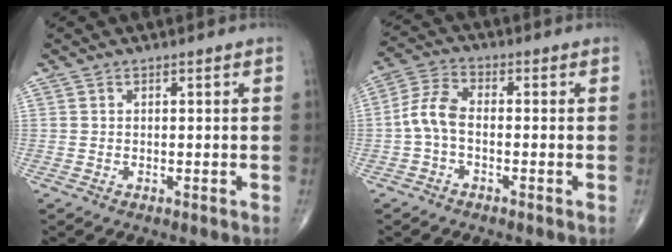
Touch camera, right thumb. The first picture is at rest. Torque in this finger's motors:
{"motor_torque": [0.00, -0.02, 0.88, 0.02, 0.06]}